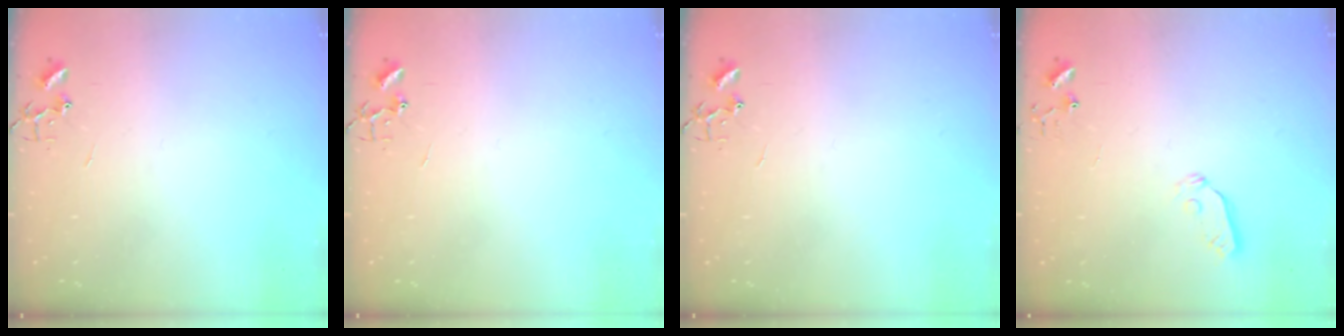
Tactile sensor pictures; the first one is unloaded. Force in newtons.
{"total": 0.0}
{"total": 0.0}
{"total": 5.0, "press": 4.9, "slide": 0.6}